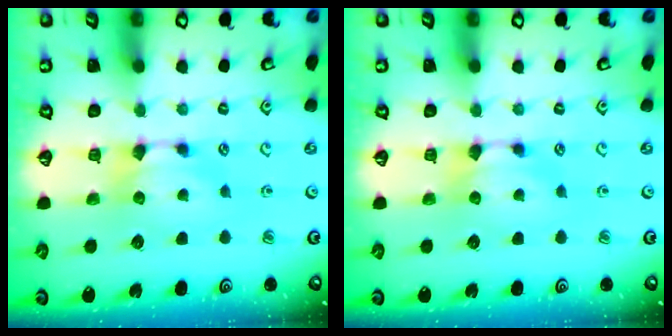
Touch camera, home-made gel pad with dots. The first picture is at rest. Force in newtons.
{"total": 0.0}